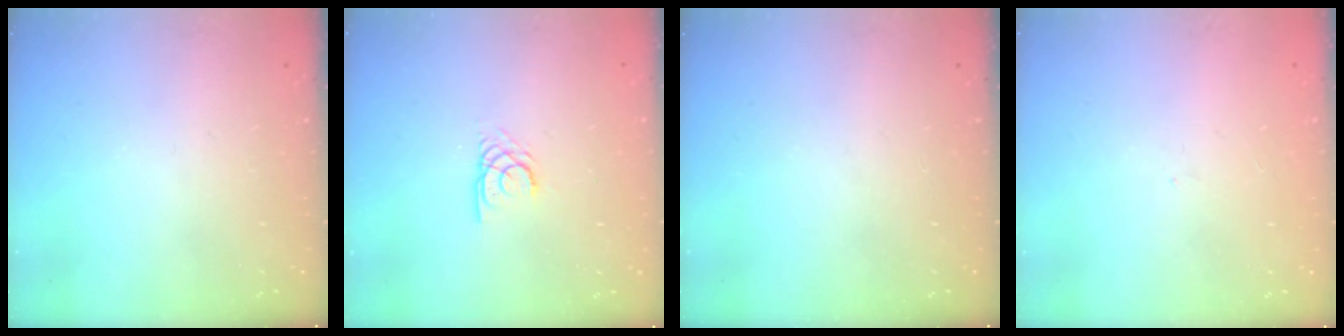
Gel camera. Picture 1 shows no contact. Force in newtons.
{"total": 2.7, "press": 2.7, "slide": 0.1}
{"total": 0.0}
{"total": 0.0}